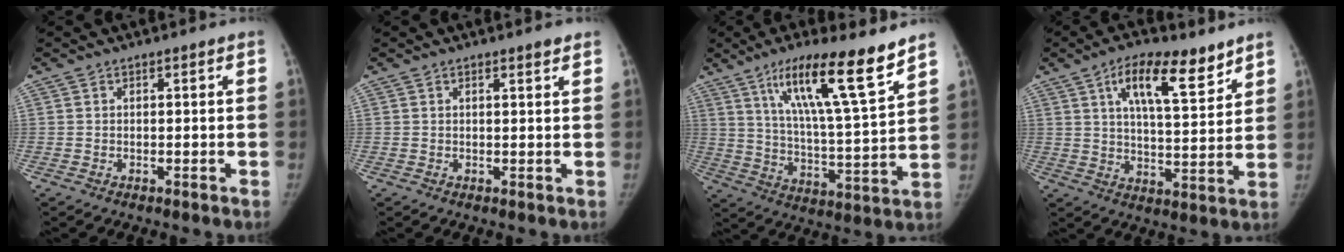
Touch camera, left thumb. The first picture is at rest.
{"total": 1.4, "force": [1.0, 0.1, 0.9], "torque": [-0.011, -0.007, 0.016]}
{"total": 18.5, "force": [11.7, 2.1, 14.1], "torque": [-0.218, -0.059, 0.199]}
{"total": 13.4, "force": [7.9, 4.8, 9.8], "torque": [-0.135, -0.036, 0.130]}